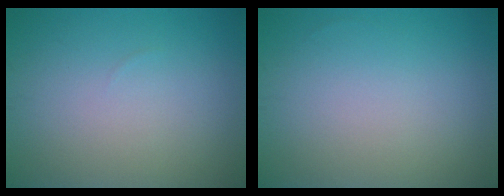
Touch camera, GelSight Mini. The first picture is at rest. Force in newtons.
{"total": 0.0}